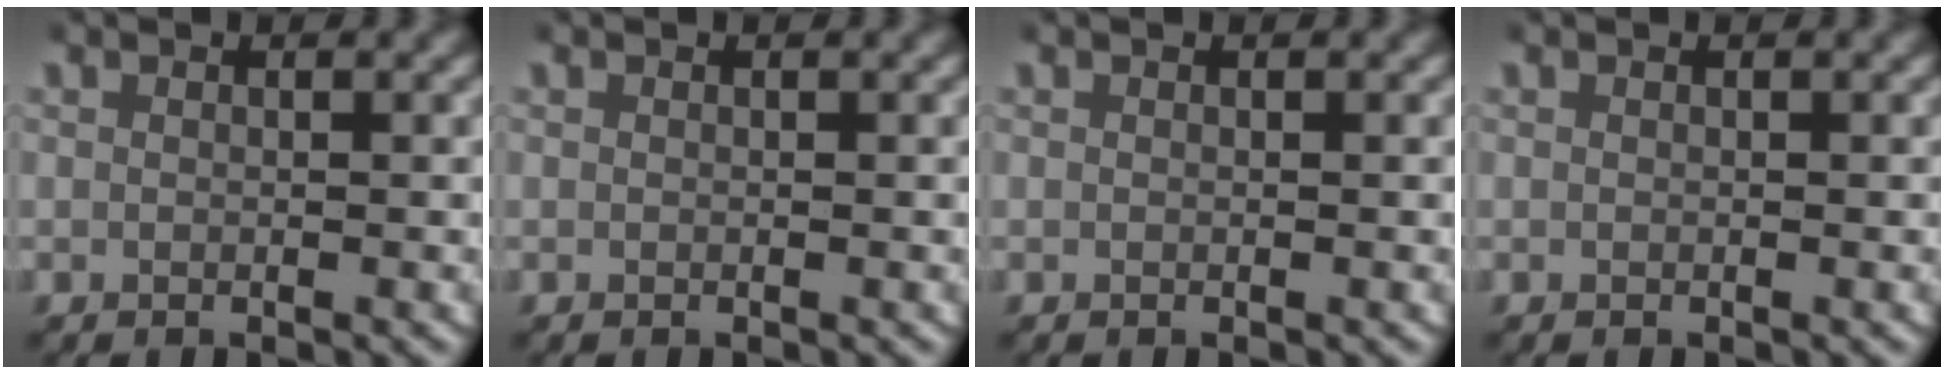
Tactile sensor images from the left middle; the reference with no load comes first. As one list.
[{"total": 0.0}, {"total": 0.0}, {"total": 0.0}]